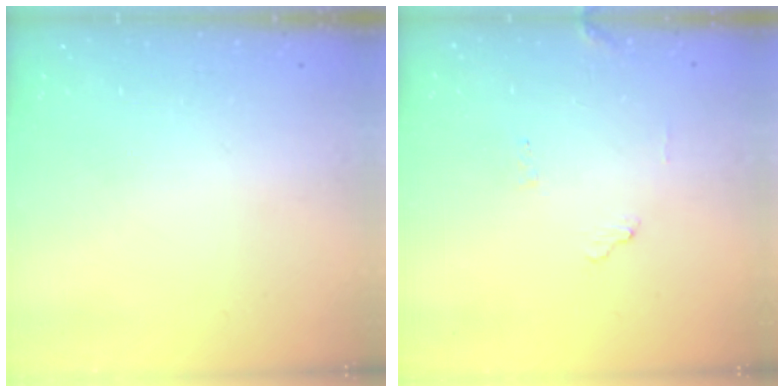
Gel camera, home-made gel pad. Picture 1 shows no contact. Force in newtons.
{"total": 8.5, "press": 8.4, "slide": 0.5}